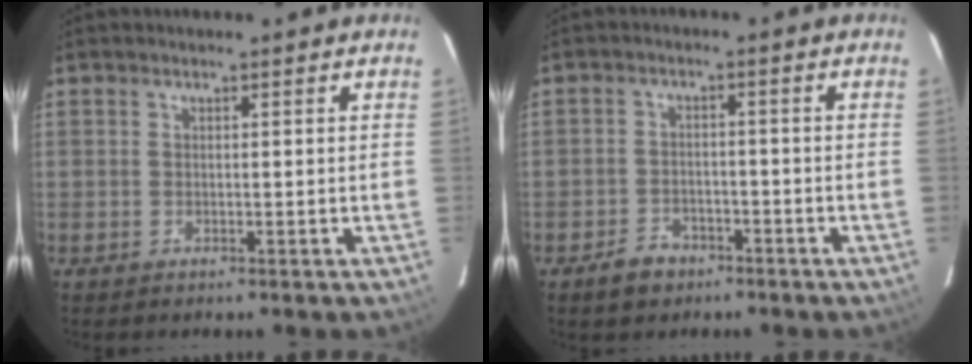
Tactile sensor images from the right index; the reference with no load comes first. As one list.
[{"total": 5.0, "force": [-3.4, 3.3, 1.5], "torque": [-0.042, 0.012, -0.050]}]